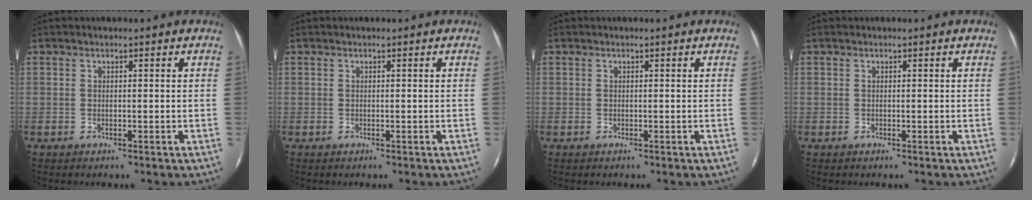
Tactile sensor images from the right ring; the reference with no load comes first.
{"total": 0.0}
{"total": 0.0}
{"total": 0.0}